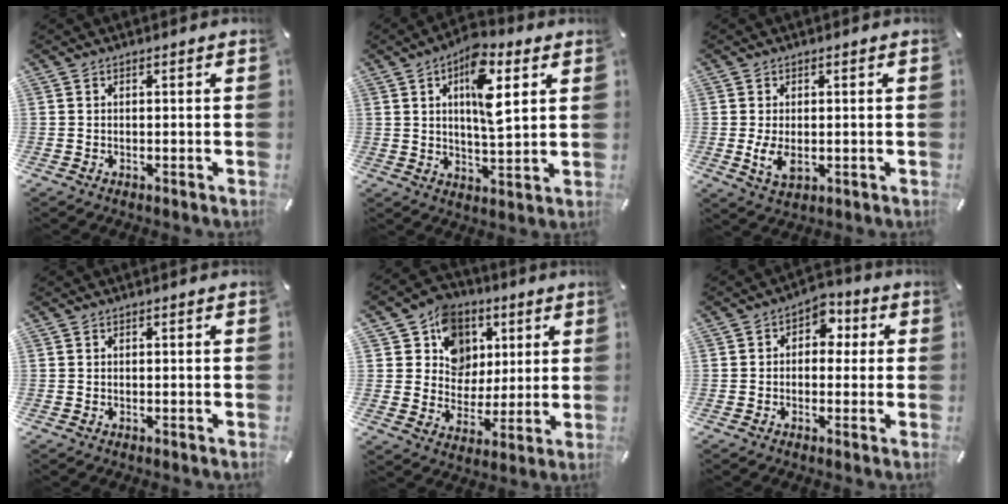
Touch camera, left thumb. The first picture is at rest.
{"total": 11.9, "force": [5.1, 5.2, 9.5], "torque": [-0.144, -0.013, 0.084]}
{"total": 5.2, "force": [-0.3, 3.2, 4.1], "torque": [-0.084, -0.011, -0.011]}
{"total": 0.0}
{"total": 12.5, "force": [4.1, 11.5, 2.8], "torque": [-0.046, -0.027, 0.081]}
{"total": 5.2, "force": [0.5, 4.2, 3.1], "torque": [-0.034, 0.002, 0.000]}